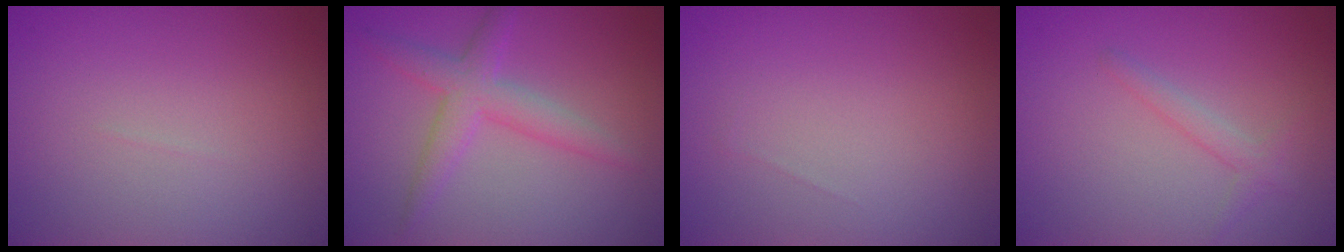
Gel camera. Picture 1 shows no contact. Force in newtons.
{"total": 3.4, "press": 3.4, "slide": 0.0}
{"total": 0.0}
{"total": 1.4, "press": 1.4, "slide": 0.1}